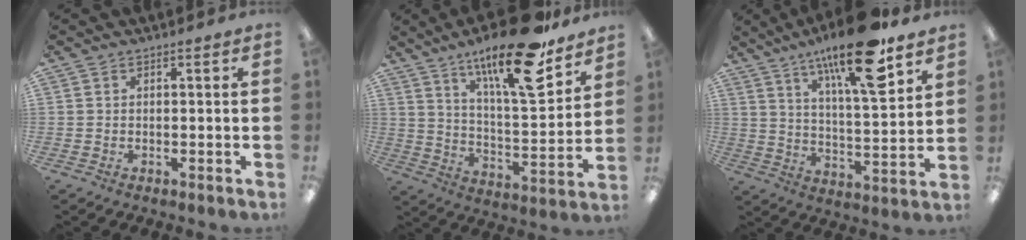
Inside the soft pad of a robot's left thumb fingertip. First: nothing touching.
{"total": 22.5, "force": [15.7, 6.3, 14.9], "torque": [-0.237, -0.093, 0.253]}
{"total": 19.9, "force": [13.2, 5.3, 14.0], "torque": [-0.229, -0.066, 0.212]}